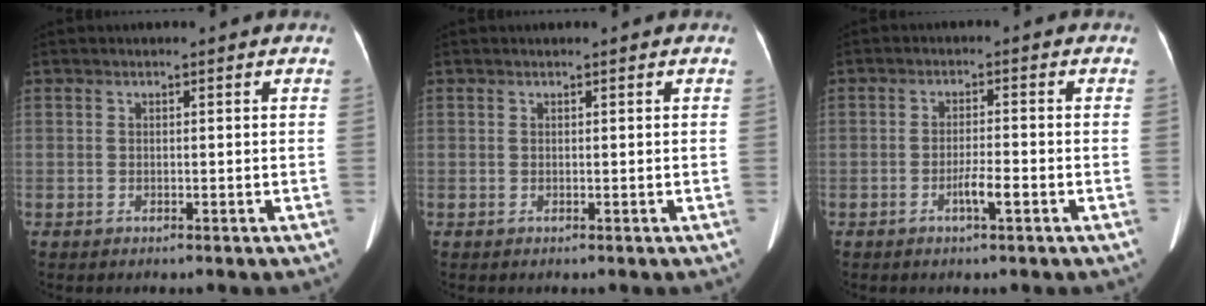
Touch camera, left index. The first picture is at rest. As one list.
[{"total": 0.0}, {"total": 3.0, "force": [-1.5, 0.2, 2.6], "torque": [-0.049, 0.000, -0.027]}]